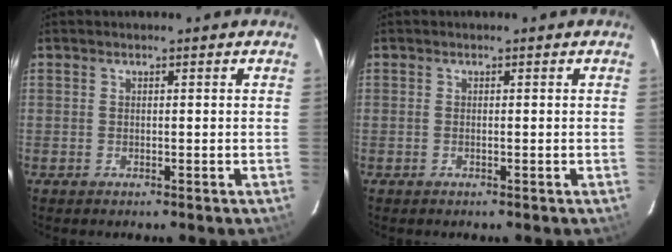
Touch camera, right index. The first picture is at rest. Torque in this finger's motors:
{"motor_torque": [-0.72, 0.35, 0.00, 0.01]}